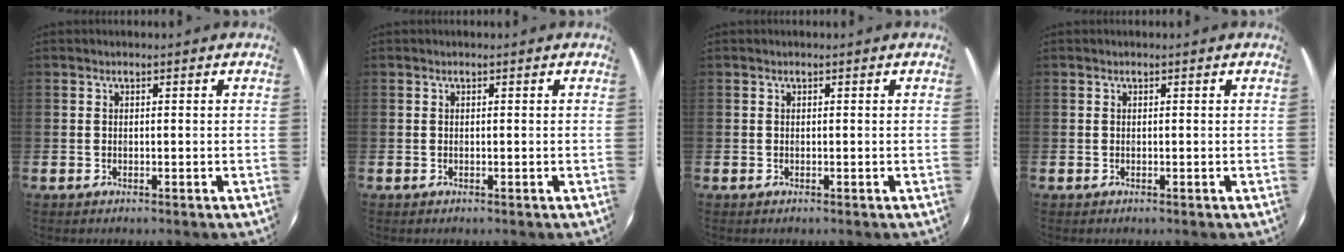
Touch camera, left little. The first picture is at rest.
{"total": 0.0}
{"total": 0.0}
{"total": 0.0}